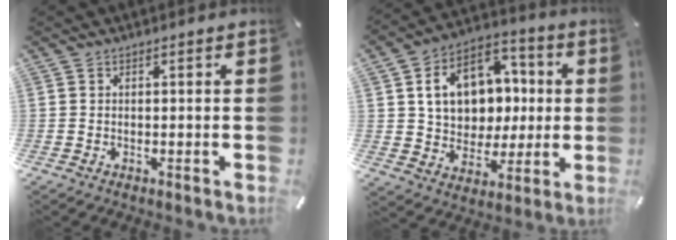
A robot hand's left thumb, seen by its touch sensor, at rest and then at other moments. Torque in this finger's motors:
{"motor_torque": [2.45, 2.56, 0.56, -0.12, 0.20]}